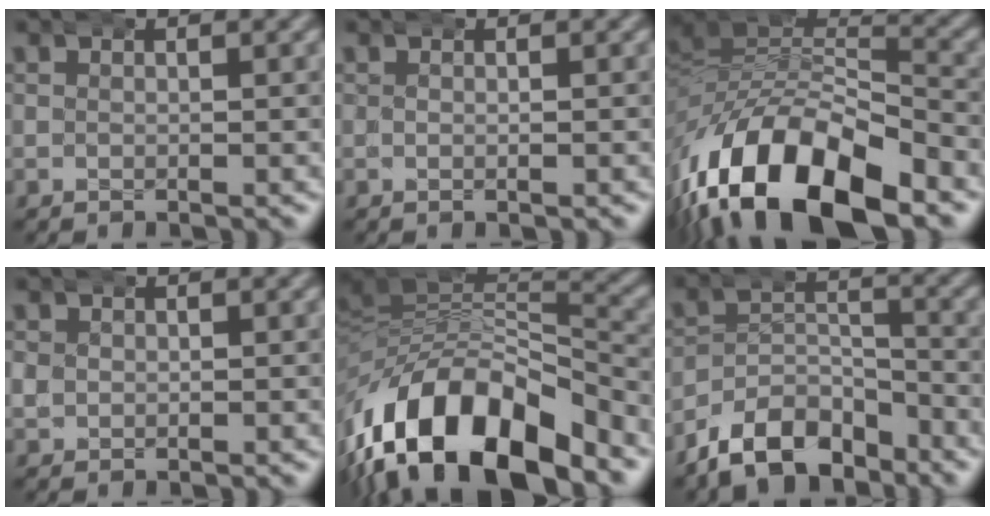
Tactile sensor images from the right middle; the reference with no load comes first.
{"total": 0.0}
{"total": 14.2, "force": [-6.6, 8.2, 9.4], "torque": [-0.194, -0.048, -0.082]}
{"total": 1.5, "force": [0.4, 1.4, 0.4], "torque": [-0.021, -0.005, 0.010]}
{"total": 15.2, "force": [-6.1, 9.6, 10.1], "torque": [-0.194, -0.043, -0.078]}
{"total": 8.2, "force": [-6.0, 4.9, 2.8], "torque": [-0.049, -0.026, -0.099]}